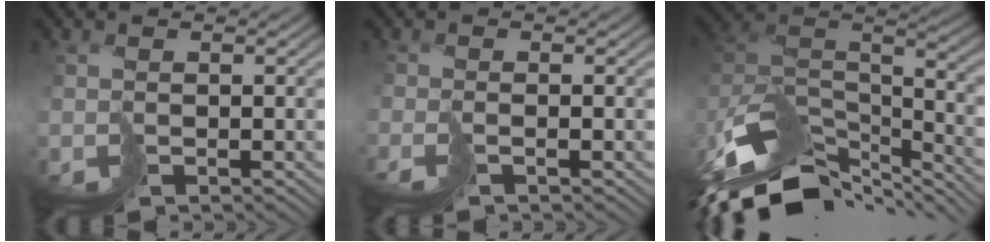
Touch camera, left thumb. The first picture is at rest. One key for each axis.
{"total": 1.6, "fx": -0.7, "fy": -1.3, "fz": -0.5, "tx": 0.019, "ty": 0.003, "tz": -0.015}
{"total": 13.4, "fx": -9.1, "fy": 6.0, "fz": 7.9, "tx": -0.207, "ty": -0.015, "tz": -0.144}